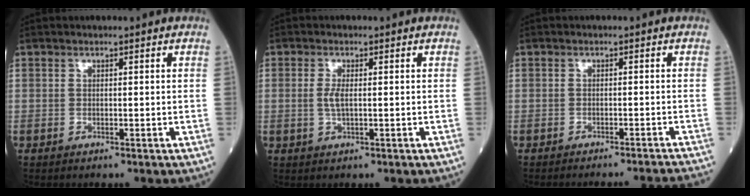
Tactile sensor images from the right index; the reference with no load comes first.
{"total": 2.2, "force": [0.1, 0.6, 2.1], "torque": [-0.049, -0.002, 0.002]}
{"total": 9.2, "force": [-8.9, -1.3, 1.9], "torque": [-0.005, -0.012, -0.100]}